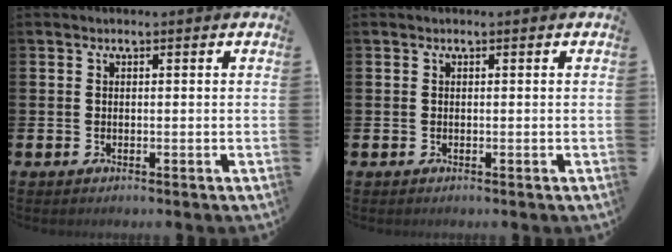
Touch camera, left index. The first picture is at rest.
{"total": 0.0}